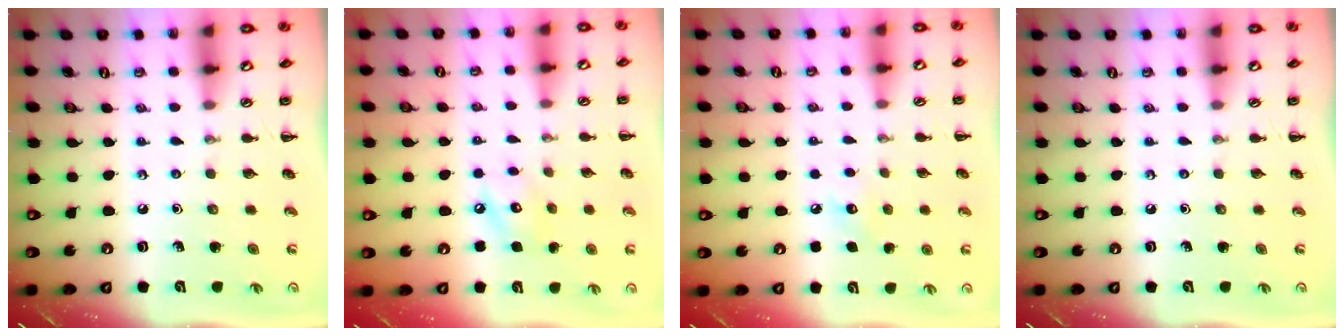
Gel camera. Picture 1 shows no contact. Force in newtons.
{"total": 7.7, "press": 7.7, "slide": 0.8}
{"total": 6.7, "press": 6.5, "slide": 1.7}
{"total": 0.0}